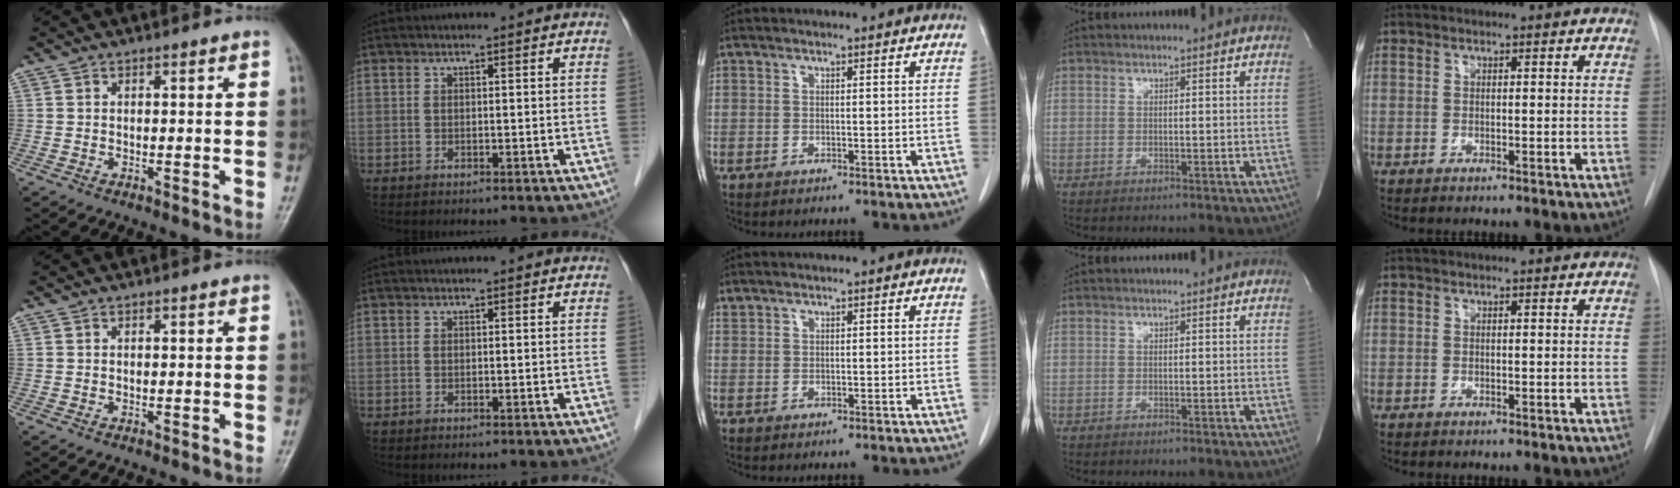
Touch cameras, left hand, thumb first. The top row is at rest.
{"middle": {"total": 0.5, "force": [0.5, 0.1, 0.0], "torque": [-0.007, 0.006, 0.013]}}